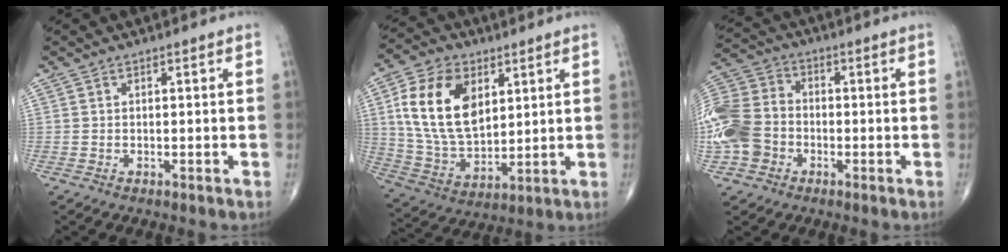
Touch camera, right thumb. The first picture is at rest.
{"total": 17.4, "force": [5.3, 10.9, 12.6], "torque": [-0.216, -0.017, 0.107]}
{"total": 14.2, "force": [-3.7, 11.3, 7.7], "torque": [-0.171, 0.030, -0.075]}